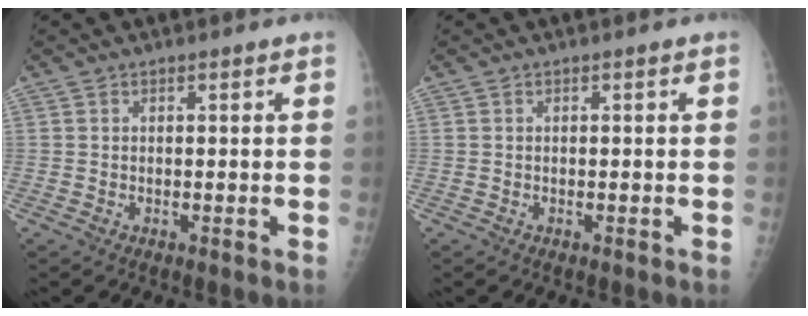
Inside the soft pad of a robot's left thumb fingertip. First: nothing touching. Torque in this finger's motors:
{"motor_torque": [0.55, 0.63, -0.09, -0.05, 0.00]}